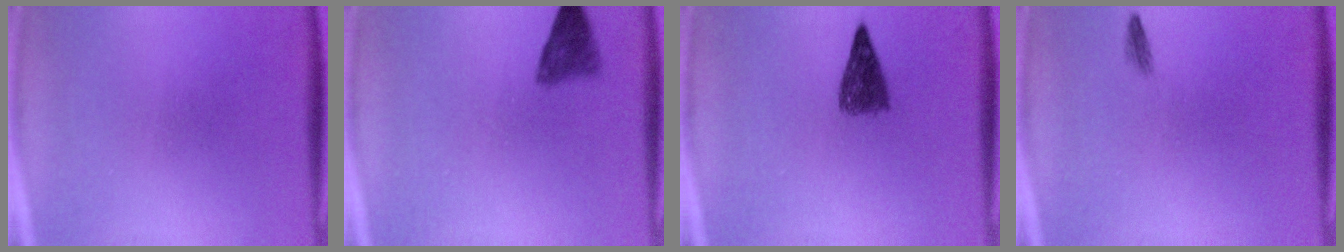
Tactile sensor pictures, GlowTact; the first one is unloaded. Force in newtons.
{"total": 3.1}
{"total": 4.0}
{"total": 0.7}